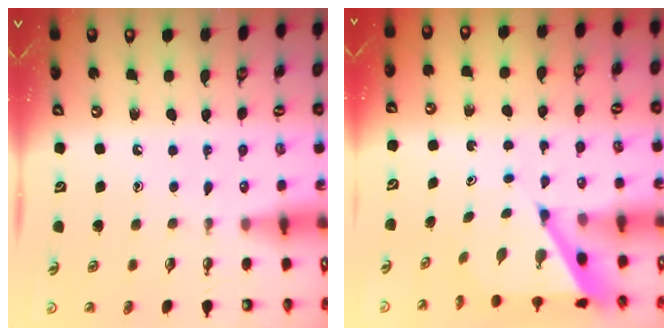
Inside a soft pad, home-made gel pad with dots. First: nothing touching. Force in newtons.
{"total": 6.9, "press": 6.9, "slide": 0.6}